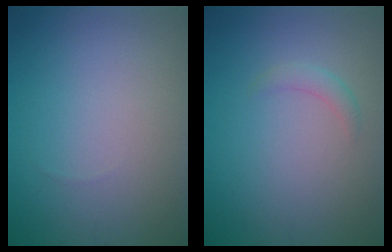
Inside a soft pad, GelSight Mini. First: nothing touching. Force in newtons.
{"total": 1.2, "press": 1.2, "slide": 0.1}